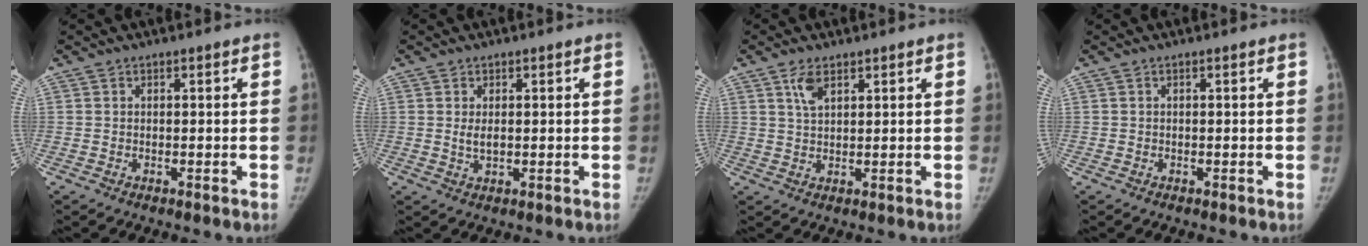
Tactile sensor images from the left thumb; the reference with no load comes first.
{"total": 2.2, "force": [0.4, 1.4, 1.7], "torque": [-0.026, -0.006, 0.010]}
{"total": 3.6, "force": [2.1, 1.8, 2.3], "torque": [-0.038, -0.008, 0.045]}
{"total": 0.0}